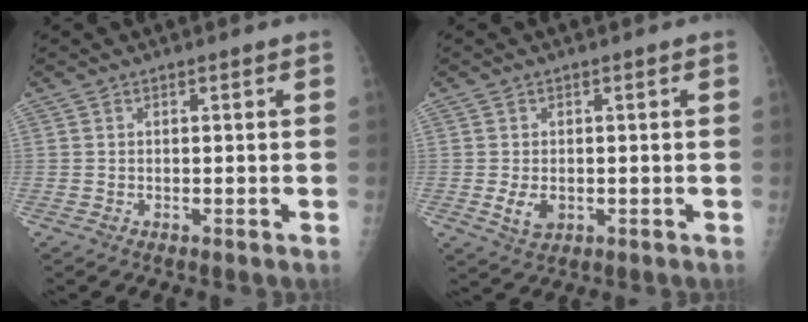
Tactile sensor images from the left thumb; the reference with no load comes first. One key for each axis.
{"total": 3.6, "fx": -0.5, "fy": 2.5, "fz": 2.5, "tx": -0.043, "ty": -0.006, "tz": -0.001}